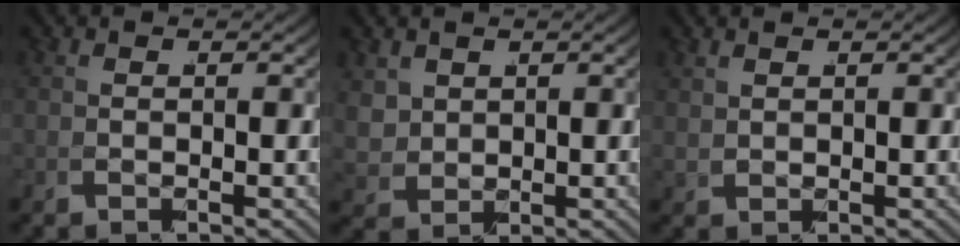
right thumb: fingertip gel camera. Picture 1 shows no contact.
{"total": 2.6, "force": [1.4, 1.9, 1.1], "torque": [-0.037, -0.018, 0.050]}
{"total": 1.2, "force": [1.2, 0.1, 0.3], "torque": [-0.009, 0.001, 0.034]}